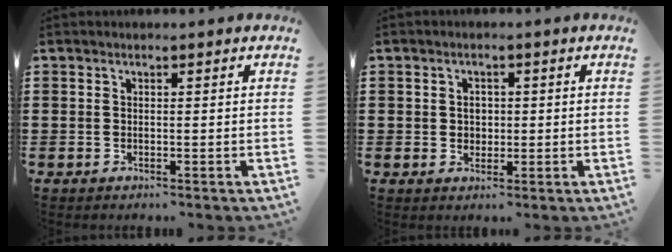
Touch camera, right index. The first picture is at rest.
{"total": 1.9, "force": [0.2, 1.7, 1.0], "torque": [-0.025, 0.006, 0.002]}